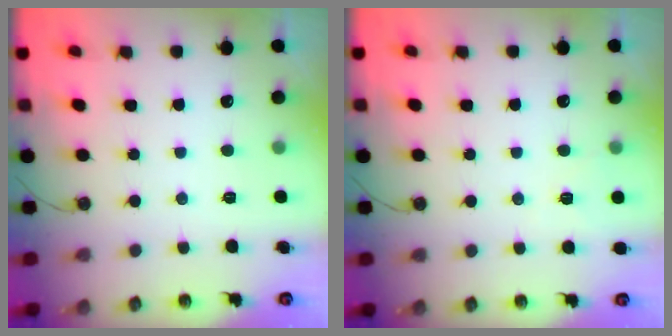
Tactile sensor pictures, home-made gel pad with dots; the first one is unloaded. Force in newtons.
{"total": 3.2, "press": 2.5, "slide": 2.0}